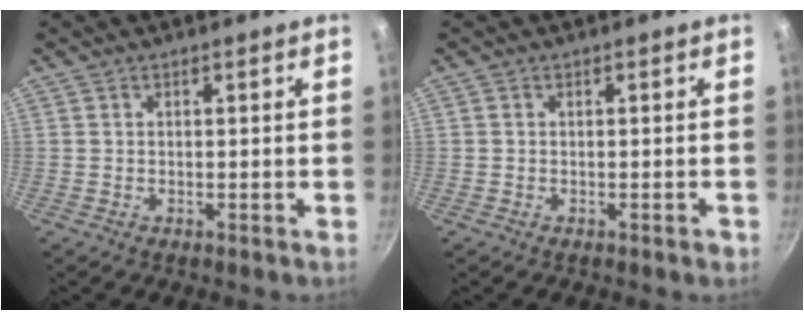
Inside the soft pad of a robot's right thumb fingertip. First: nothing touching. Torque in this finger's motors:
{"motor_torque": [-0.38, 0.44, -0.01, 0.32, 0.00]}